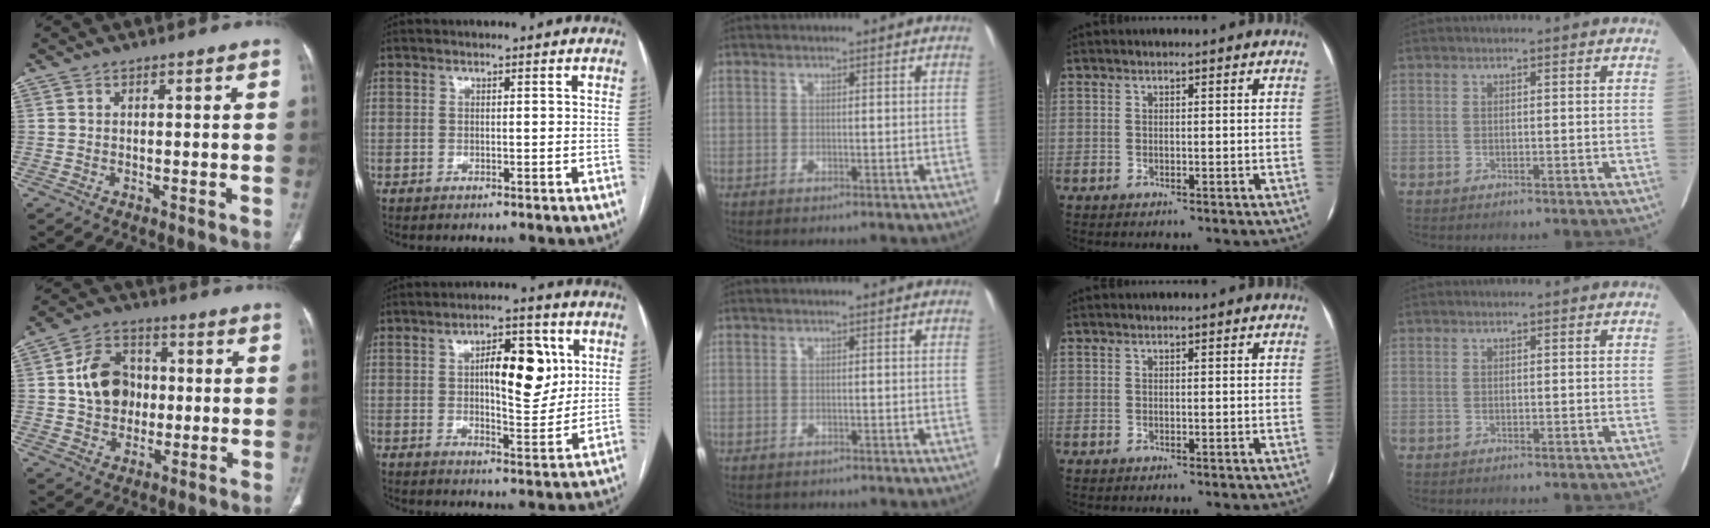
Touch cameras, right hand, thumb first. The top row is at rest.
{"thumb": {"total": 11.2, "force": [0.5, 9.0, 6.7], "torque": [-0.085, 0.015, 0.006]}, "index": {"total": 10.5, "force": [2.6, 3.9, 9.4], "torque": [-0.139, 0.012, 0.043]}, "middle": {"total": 1.1, "force": [-1.0, 0.4, 0.1], "torque": [-0.019, -0.004, -0.016]}}